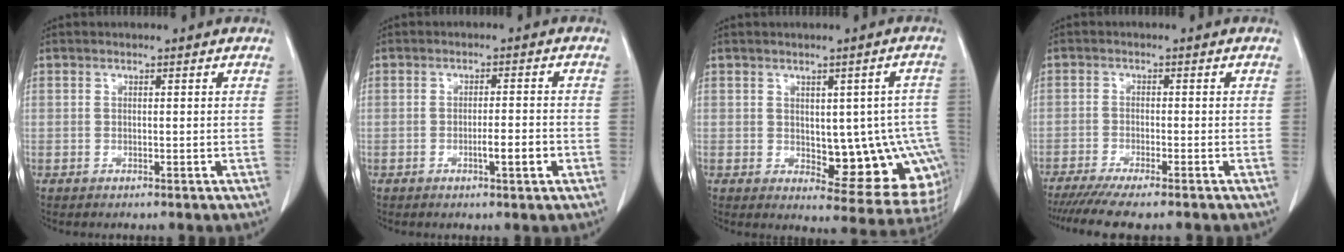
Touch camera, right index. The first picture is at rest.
{"total": 3.6, "force": [-1.3, 0.2, 3.4], "torque": [-0.052, -0.002, -0.020]}
{"total": 13.1, "force": [-1.2, 5.6, 11.8], "torque": [-0.104, 0.012, 0.002]}
{"total": 8.7, "force": [-7.4, 0.3, 4.7], "torque": [-0.063, -0.020, -0.117]}